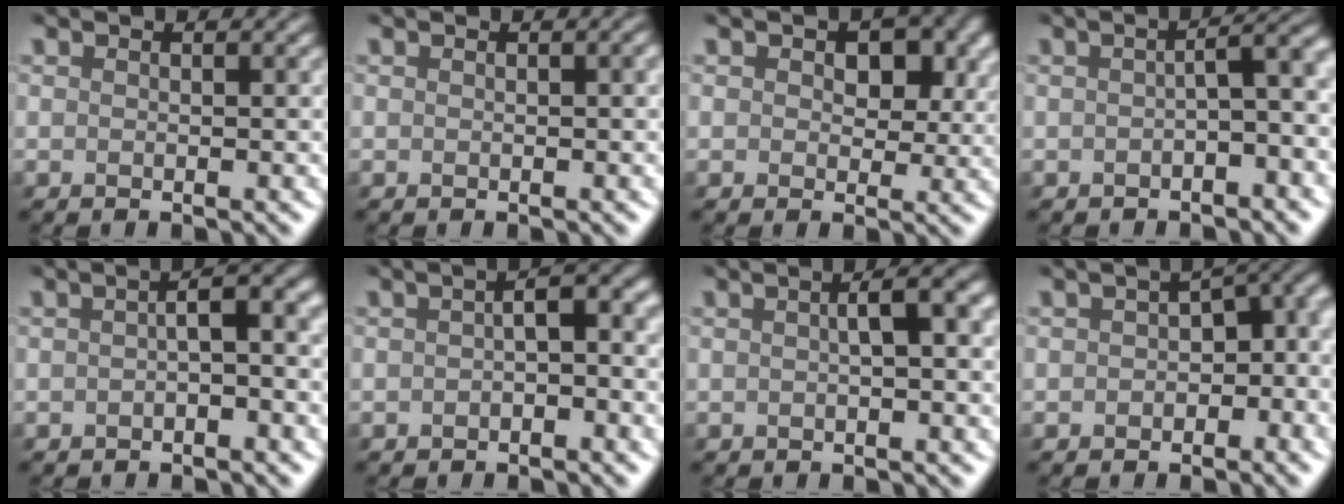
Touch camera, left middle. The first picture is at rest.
{"total": 0.8, "force": [-0.2, 0.3, 0.7], "torque": [-0.004, 0.004, -0.004]}
{"total": 6.2, "force": [1.8, 4.4, 3.9], "torque": [-0.033, 0.020, 0.011]}
{"total": 4.5, "force": [-1.6, 1.5, 4.0], "torque": [-0.040, 0.011, -0.024]}
{"total": 3.2, "force": [-0.7, 0.8, 3.1], "torque": [-0.046, 0.011, -0.017]}
{"total": 3.2, "force": [-0.9, 1.1, 2.8], "torque": [-0.041, 0.010, -0.022]}
{"total": 2.6, "force": [0.2, 0.3, 2.6], "torque": [-0.040, 0.013, -0.001]}
{"total": 6.0, "force": [-1.6, 3.7, 4.5], "torque": [-0.035, 0.010, -0.032]}